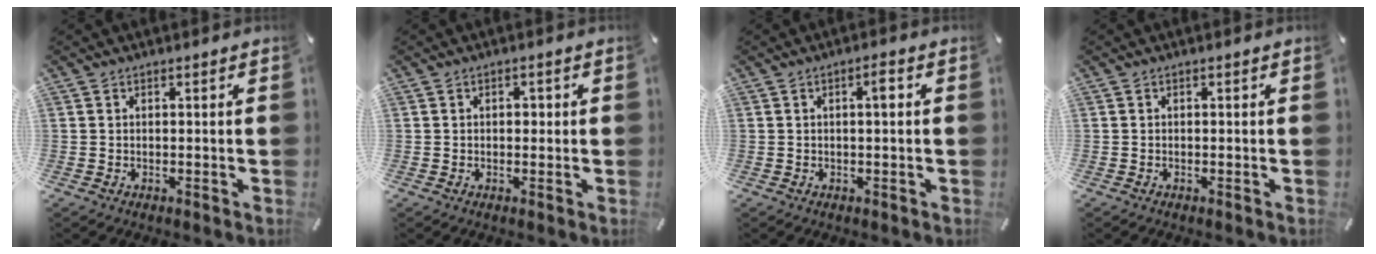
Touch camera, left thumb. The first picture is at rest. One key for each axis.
{"total": 1.5, "fx": 0.0, "fy": 1.2, "fz": 0.9, "tx": -0.003, "ty": 0.001, "tz": -0.007}
{"total": 2.7, "fx": 0.3, "fy": 0.5, "fz": 2.6, "tx": -0.052, "ty": 0.009, "tz": 0.002}
{"total": 0.0}